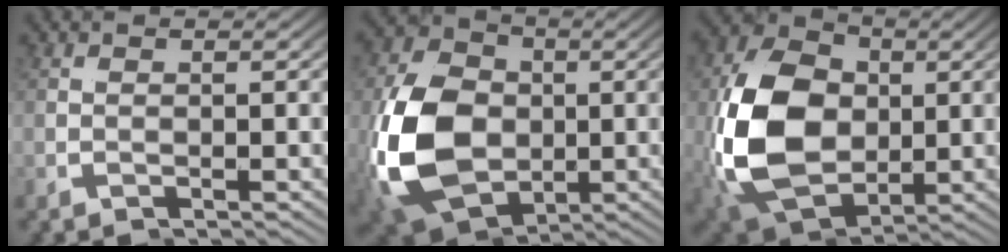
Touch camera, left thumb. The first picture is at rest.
{"total": 17.3, "force": [-0.9, 11.6, 12.7], "torque": [-0.269, -0.032, -0.005]}
{"total": 17.2, "force": [-0.4, 11.5, 12.8], "torque": [-0.279, -0.039, 0.007]}